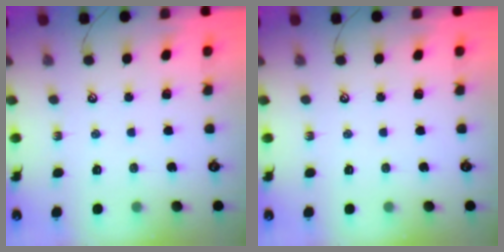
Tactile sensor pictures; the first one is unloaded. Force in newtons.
{"total": 0.0}